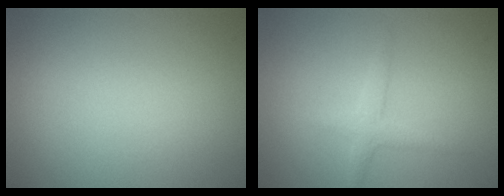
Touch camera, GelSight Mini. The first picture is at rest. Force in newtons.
{"total": 1.9, "press": 1.9, "slide": 0.1}